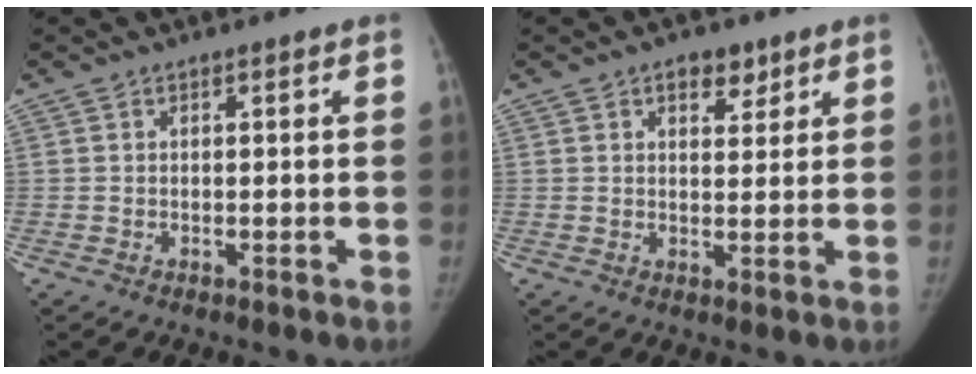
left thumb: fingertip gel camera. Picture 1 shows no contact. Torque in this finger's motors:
{"motor_torque": [0.27, -0.33, 0.49, -0.64, 0.03]}